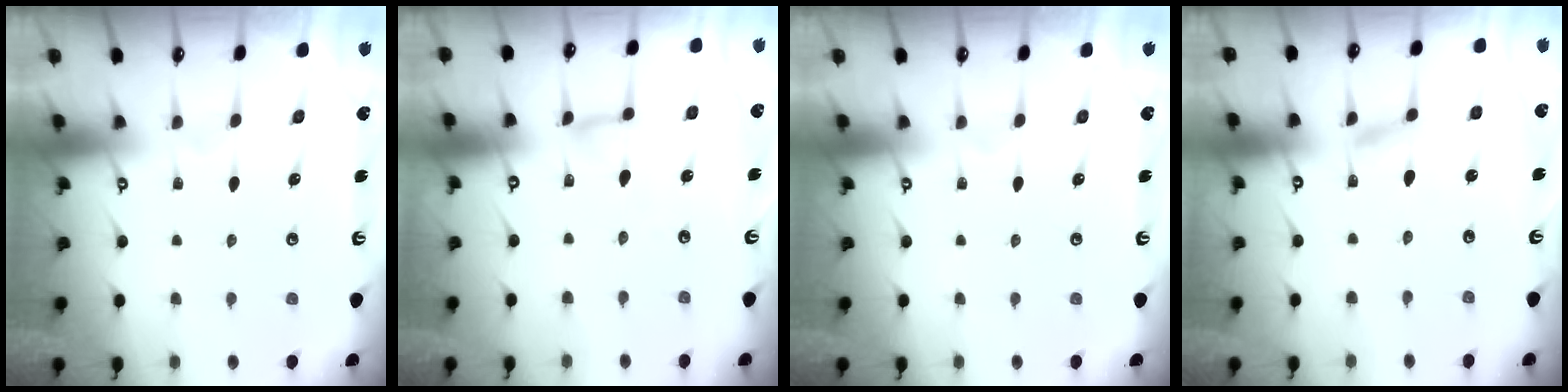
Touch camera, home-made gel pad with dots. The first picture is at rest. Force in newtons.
{"total": 5.0, "press": 5.0, "slide": 0.3}
{"total": 0.0}
{"total": 1.9, "press": 1.9, "slide": 0.2}